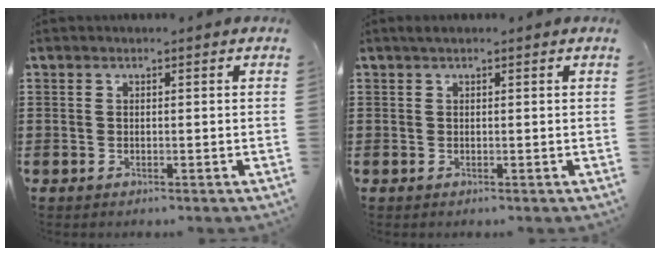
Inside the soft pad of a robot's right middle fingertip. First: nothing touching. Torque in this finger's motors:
{"motor_torque": [0.51, -0.40, 0.14, 0.04]}